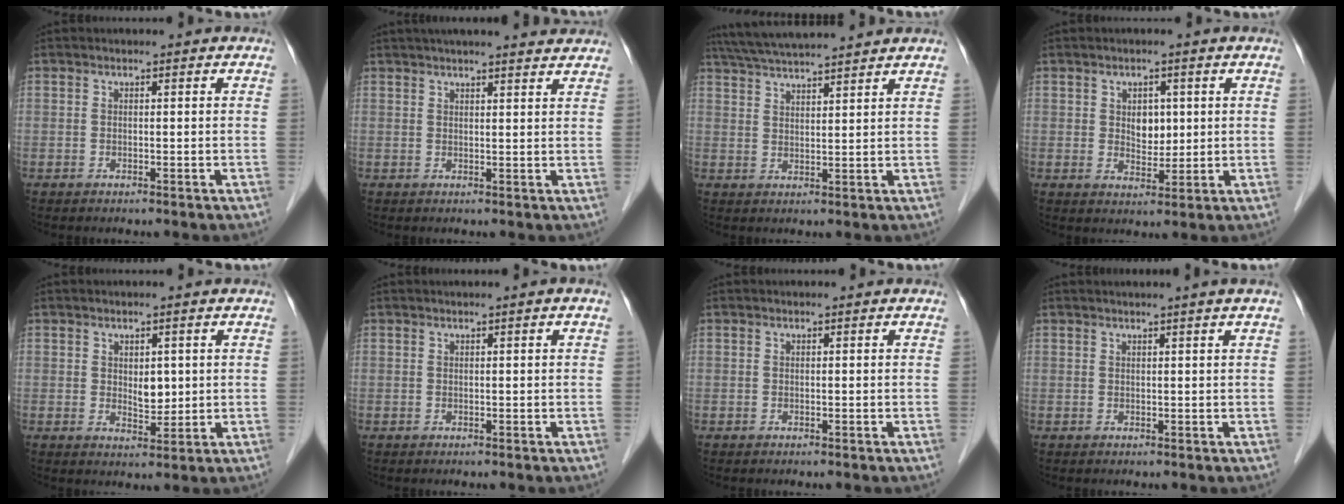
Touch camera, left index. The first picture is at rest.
{"total": 12.3, "force": [11.0, 1.1, 5.3], "torque": [-0.075, 0.026, 0.134]}
{"total": 10.6, "force": [9.8, -0.3, 4.2], "torque": [-0.080, 0.032, 0.154]}
{"total": 3.8, "force": [0.9, 2.6, 2.6], "torque": [-0.039, 0.003, 0.020]}
{"total": 3.1, "force": [0.7, 1.8, 2.4], "torque": [-0.039, -0.003, 0.017]}
{"total": 0.5, "force": [0.1, -0.2, 0.5], "torque": [-0.016, -0.005, 0.008]}
{"total": 0.0}
{"total": 1.8, "force": [1.3, -0.8, 1.0], "torque": [-0.020, -0.002, 0.028]}